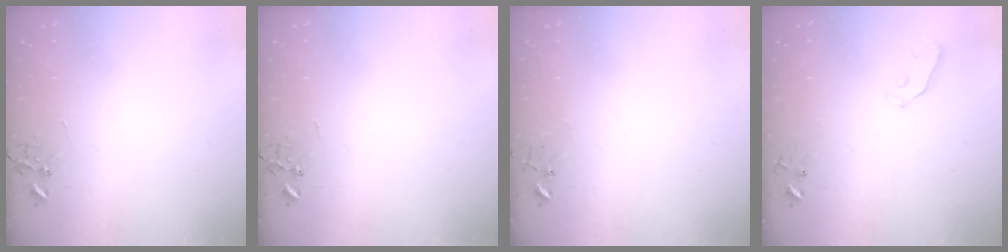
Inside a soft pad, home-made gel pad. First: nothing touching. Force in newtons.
{"total": 0.0}
{"total": 6.1, "press": 6.0, "slide": 0.4}
{"total": 3.3, "press": 3.2, "slide": 0.5}